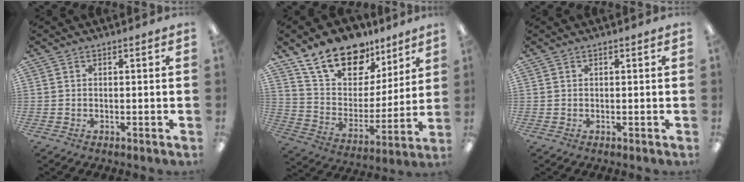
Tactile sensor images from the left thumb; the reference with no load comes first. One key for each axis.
{"total": 17.6, "fx": 13.2, "fy": 9.6, "fz": 6.6, "tx": -0.129, "ty": -0.082, "tz": 0.244}
{"total": 0.0}